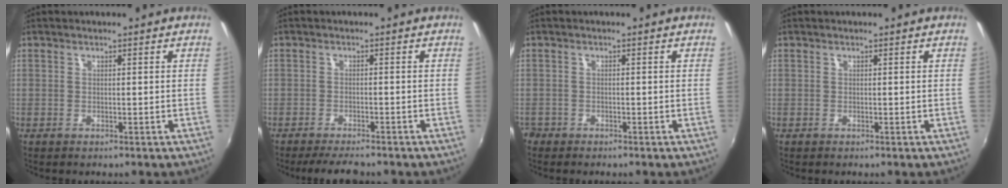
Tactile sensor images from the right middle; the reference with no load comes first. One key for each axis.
{"total": 5.9, "fx": -5.2, "fy": 1.0, "fz": 2.7, "tx": -0.066, "ty": -0.016, "tz": -0.083}
{"total": 1.9, "fx": -1.5, "fy": 1.1, "fz": 0.2, "tx": -0.014, "ty": -0.003, "tz": -0.028}
{"total": 0.0}